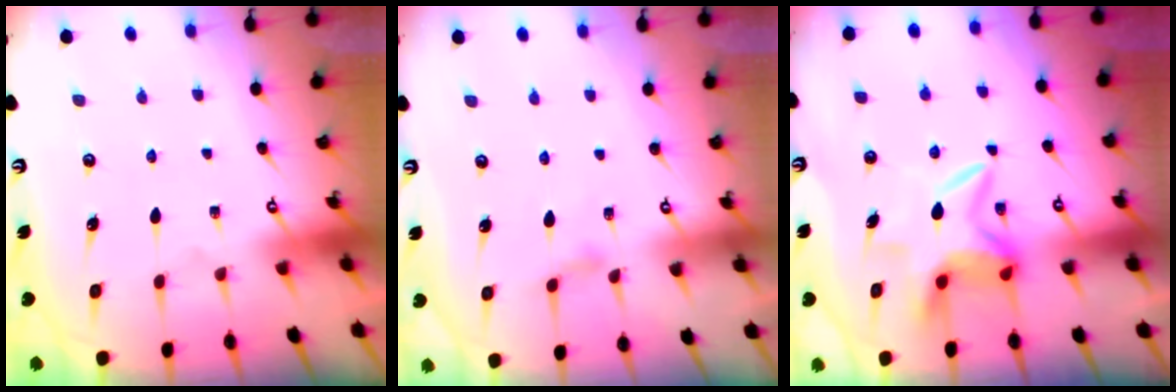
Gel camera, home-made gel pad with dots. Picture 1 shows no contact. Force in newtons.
{"total": 1.6, "press": 1.6, "slide": 0.3}
{"total": 7.3, "press": 7.2, "slide": 0.5}